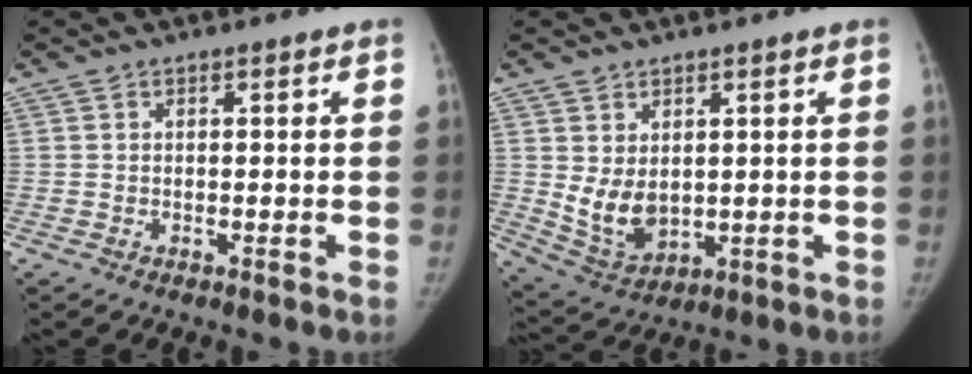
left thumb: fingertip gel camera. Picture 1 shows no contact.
{"total": 7.1, "force": [1.0, 4.9, 5.0], "torque": [-0.079, -0.026, 0.042]}